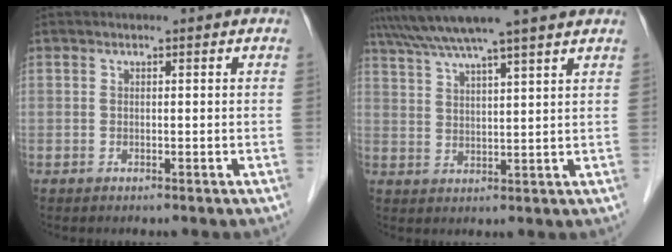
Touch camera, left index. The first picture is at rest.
{"total": 10.8, "force": [9.1, -0.8, 5.7], "torque": [-0.101, 0.032, 0.134]}